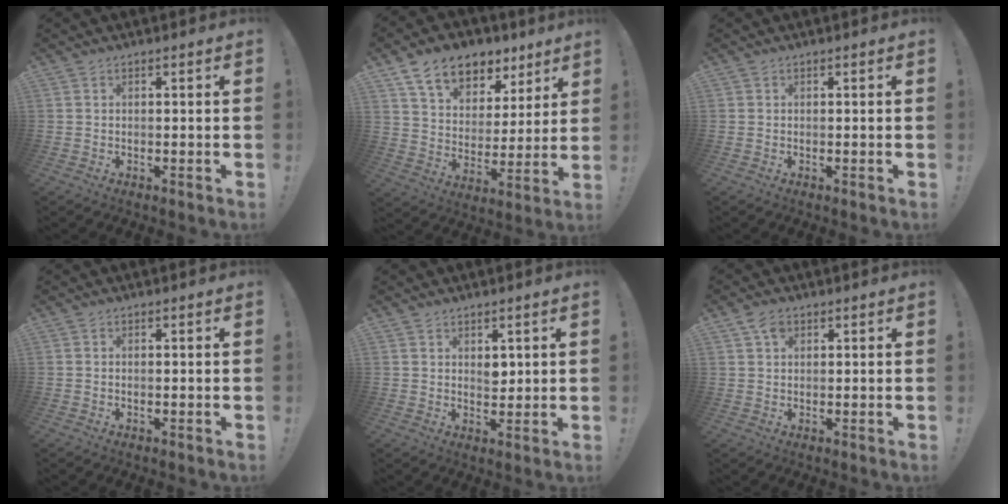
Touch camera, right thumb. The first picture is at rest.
{"total": 14.2, "force": [9.6, 8.5, 6.0], "torque": [-0.101, -0.060, 0.175]}
{"total": 0.0}
{"total": 0.0}
{"total": 3.6, "force": [1.8, 2.5, 1.7], "torque": [-0.016, -0.010, 0.030]}
{"total": 3.6, "force": [1.9, 2.4, 2.0], "torque": [-0.028, -0.004, 0.033]}